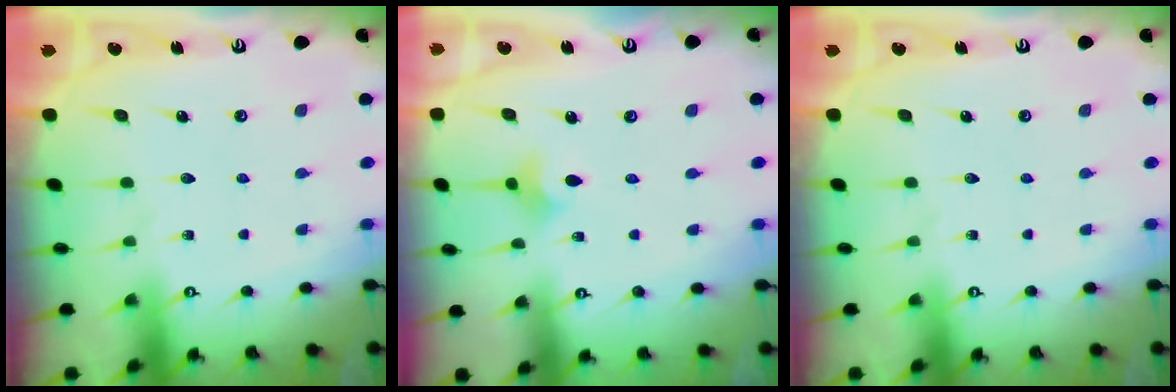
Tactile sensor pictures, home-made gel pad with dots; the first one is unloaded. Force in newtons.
{"total": 3.6, "press": 3.6, "slide": 0.4}
{"total": 0.0}